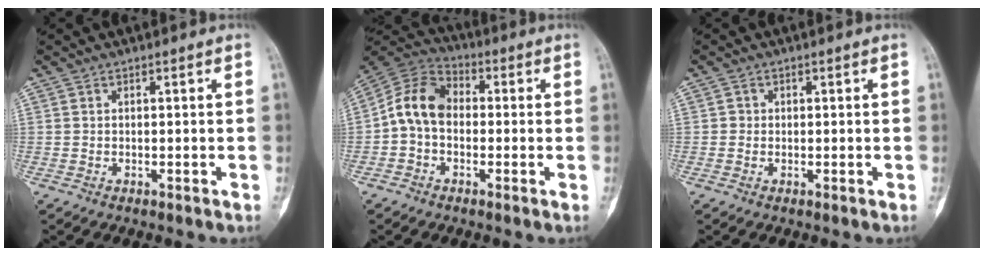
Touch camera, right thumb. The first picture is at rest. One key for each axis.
{"total": 10.1, "fx": -0.7, "fy": 7.5, "fz": 6.8, "tx": -0.114, "ty": 0.031, "tz": -0.030}
{"total": 0.9, "fx": 0.0, "fy": 0.9, "fz": 0.1, "tx": 0.004, "ty": 0.003, "tz": 0.000}